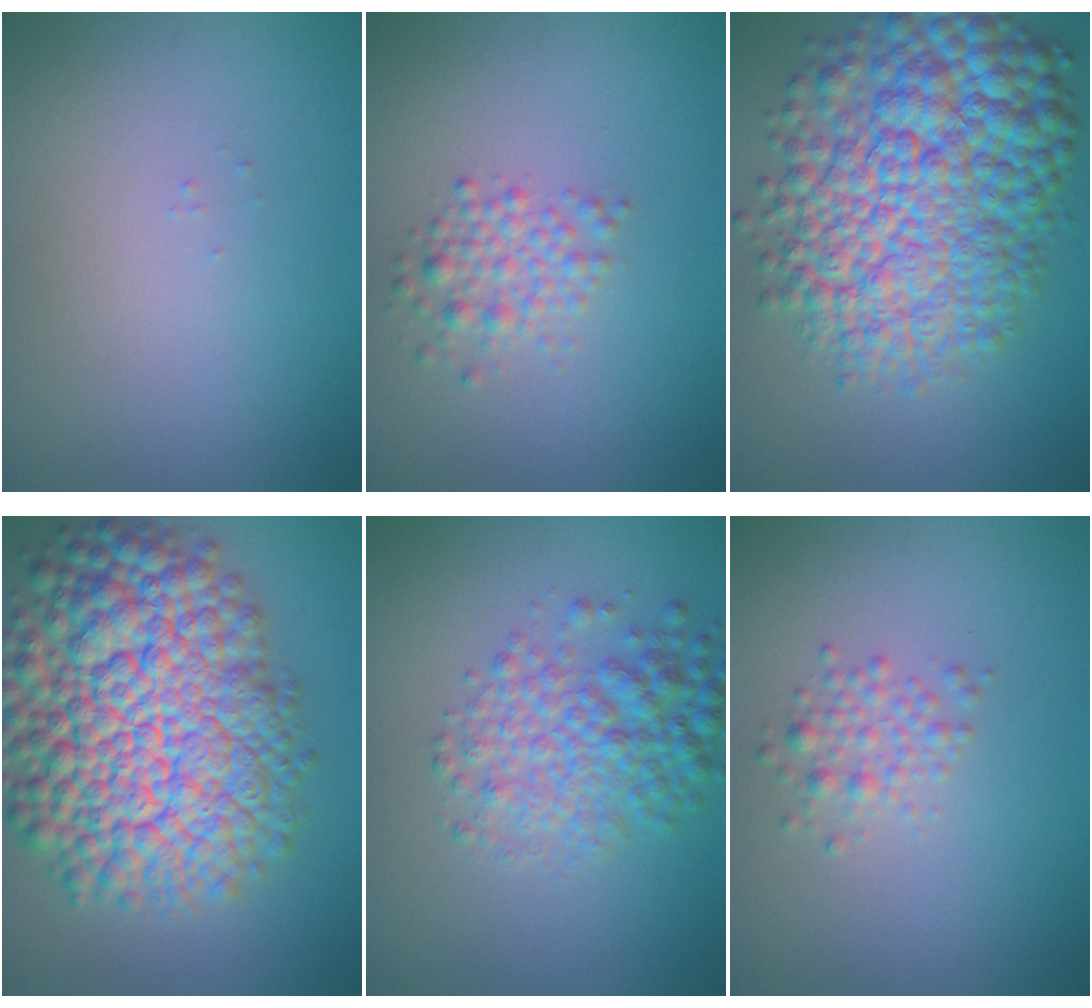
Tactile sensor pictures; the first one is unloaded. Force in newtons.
{"total": 2.5, "press": 2.5, "slide": 0.1}
{"total": 13.0, "press": 13.0, "slide": 0.3}
{"total": 15.5, "press": 15.5, "slide": 0.6}
{"total": 5.0, "press": 5.0, "slide": 0.1}
{"total": 1.9, "press": 1.9, "slide": 0.1}